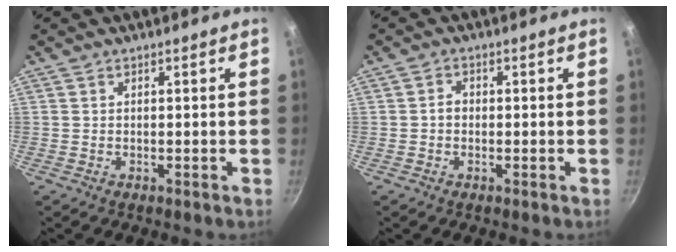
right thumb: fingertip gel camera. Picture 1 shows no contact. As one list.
[{"total": 1.6, "force": [-0.3, 1.3, 0.9], "torque": [-0.013, 0.010, -0.007]}]